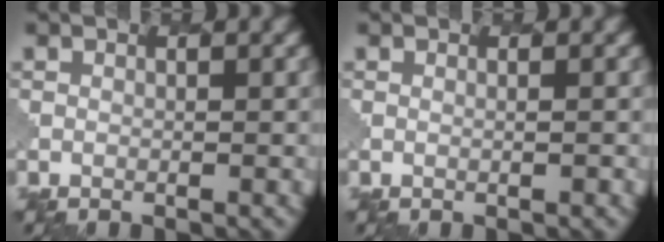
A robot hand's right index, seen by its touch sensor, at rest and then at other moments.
{"total": 0.9, "force": [0.5, 0.3, 0.7], "torque": [-0.005, 0.000, 0.000]}